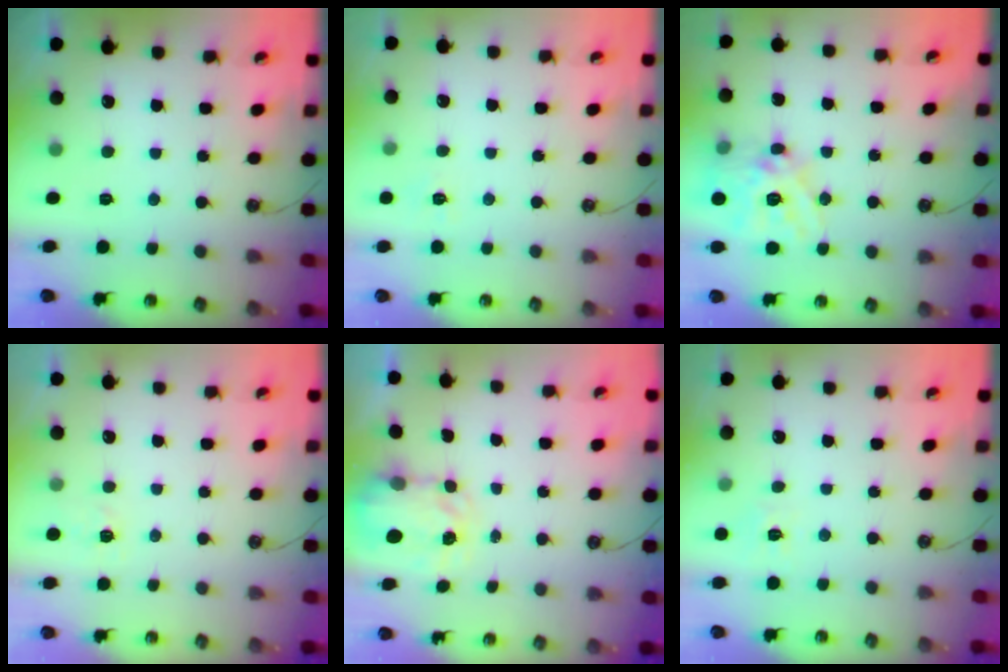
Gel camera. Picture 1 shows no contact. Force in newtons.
{"total": 5.8, "press": 5.7, "slide": 0.8}
{"total": 18.5, "press": 18.3, "slide": 2.2}
{"total": 3.3, "press": 3.2, "slide": 0.6}
{"total": 3.8, "press": 3.7, "slide": 0.5}
{"total": 7.0, "press": 7.0, "slide": 0.7}